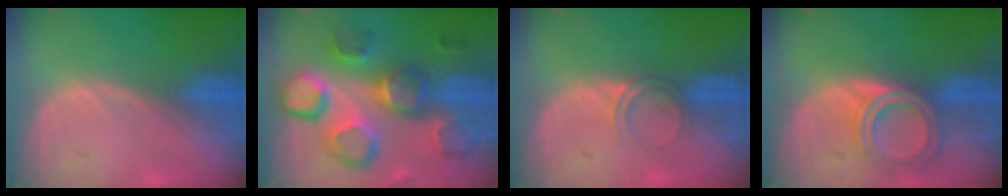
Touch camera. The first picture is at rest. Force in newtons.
{"total": 12.9, "press": 11.2, "slide": 6.4}
{"total": 2.5, "press": 2.1, "slide": 1.2}
{"total": 6.3, "press": 5.6, "slide": 2.9}